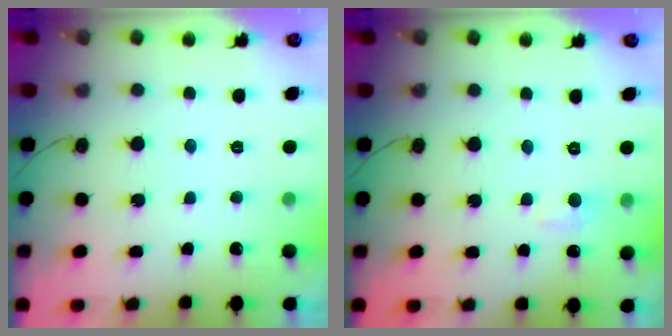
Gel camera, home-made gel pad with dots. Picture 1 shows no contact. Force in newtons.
{"total": 5.7, "press": 5.6, "slide": 0.9}